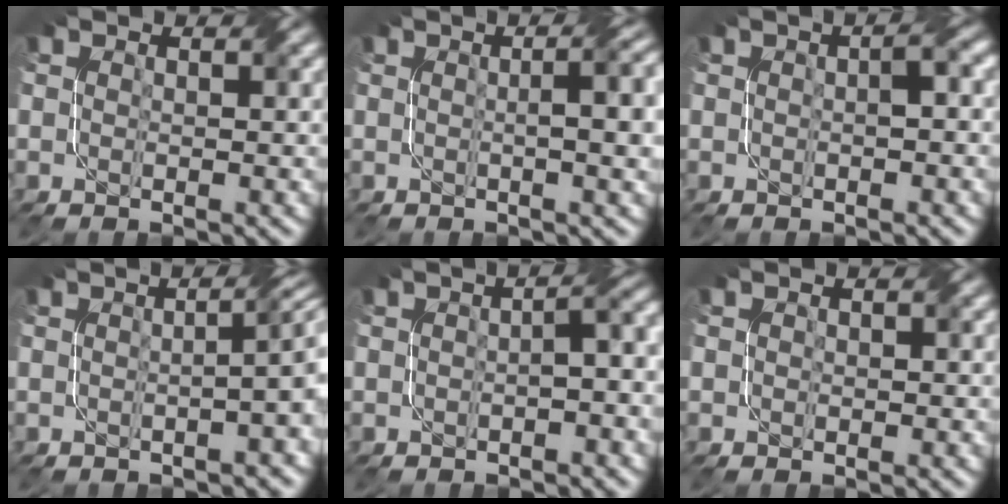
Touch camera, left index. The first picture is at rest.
{"total": 5.9, "force": [0.5, 1.8, 5.6], "torque": [-0.046, 0.019, 0.001]}
{"total": 1.8, "force": [0.0, 0.2, 1.7], "torque": [-0.029, 0.010, -0.003]}
{"total": 4.6, "force": [-0.1, 1.6, 4.3], "torque": [-0.028, 0.018, -0.004]}
{"total": 3.4, "force": [-0.3, 0.8, 3.3], "torque": [-0.046, 0.015, -0.006]}
{"total": 0.5, "force": [0.2, 0.5, 0.0], "torque": [0.003, -0.001, -0.001]}